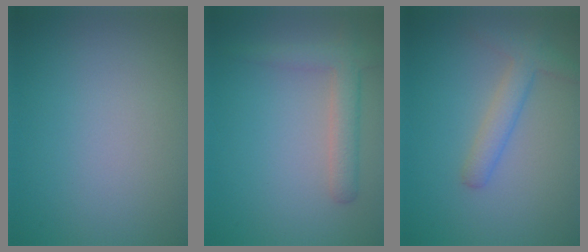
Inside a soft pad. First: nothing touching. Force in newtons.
{"total": 2.9, "press": 2.9, "slide": 0.2}
{"total": 2.7, "press": 2.7, "slide": 0.1}